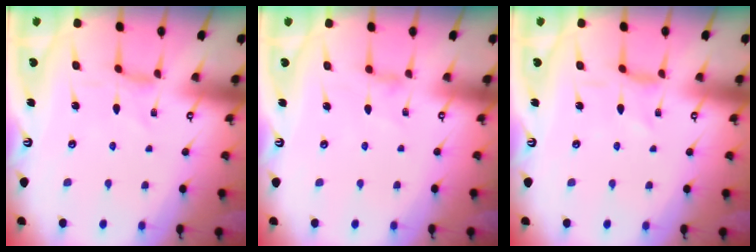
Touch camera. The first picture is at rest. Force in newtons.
{"total": 1.5, "press": 1.4, "slide": 0.3}
{"total": 0.0}